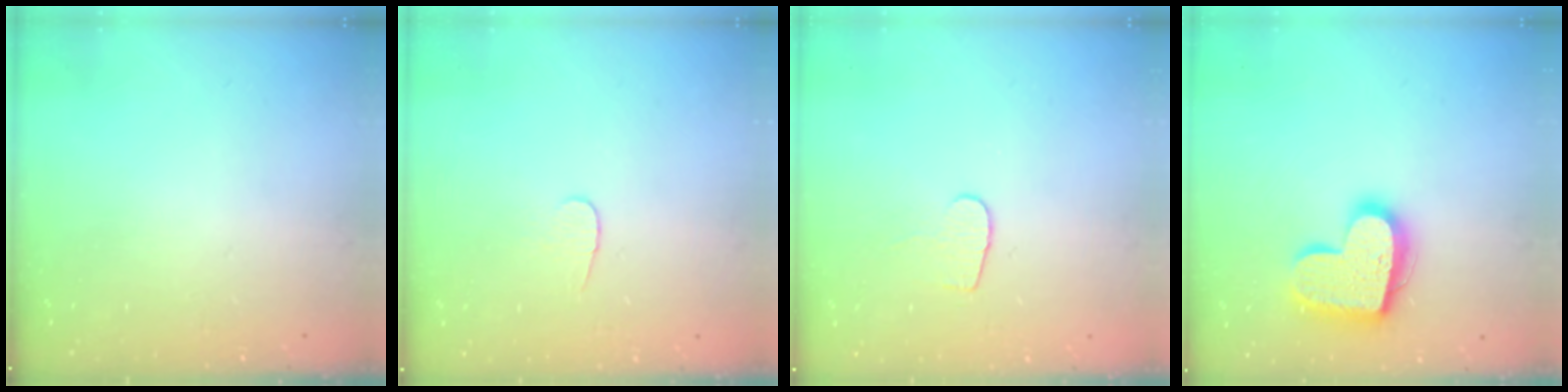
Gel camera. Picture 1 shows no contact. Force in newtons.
{"total": 4.8, "press": 4.8, "slide": 0.5}
{"total": 5.4, "press": 5.4, "slide": 0.6}
{"total": 17.3, "press": 17.3, "slide": 1.1}